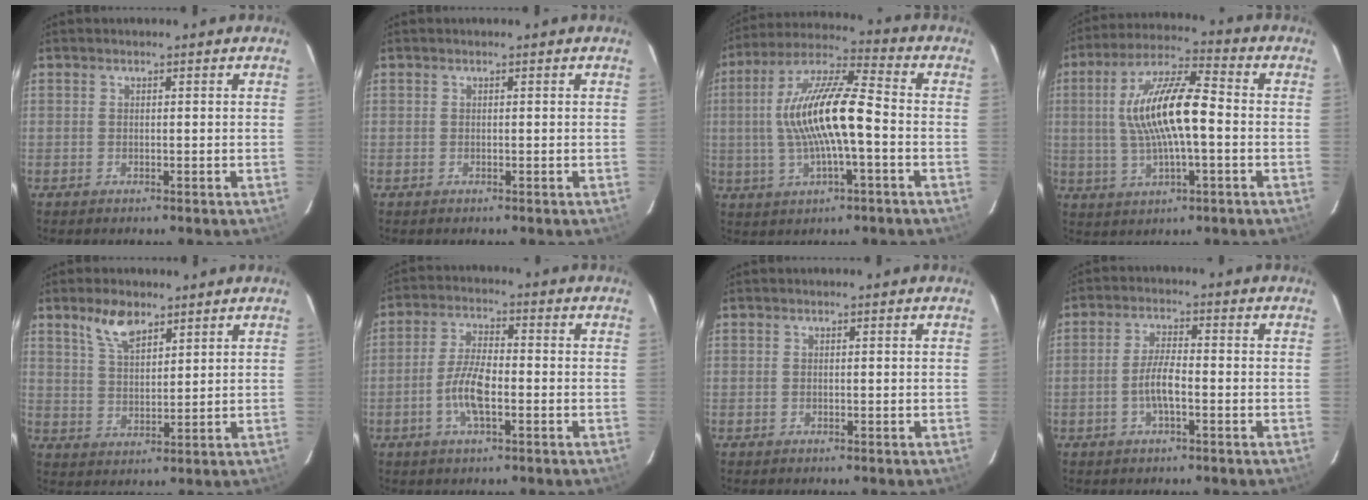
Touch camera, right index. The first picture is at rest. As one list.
[{"total": 0.0}, {"total": 15.0, "force": [-1.4, 3.3, 14.5], "torque": [-0.281, 0.016, -0.030]}, {"total": 14.0, "force": [-0.3, 3.7, 13.5], "torque": [-0.255, 0.015, -0.007]}, {"total": 6.7, "force": [4.6, 2.9, 3.9], "torque": [-0.069, 0.005, 0.091]}, {"total": 7.2, "force": [-2.3, 2.4, 6.4], "torque": [-0.132, 0.005, -0.046]}, {"total": 0.0}, {"total": 4.8, "force": [-1.6, 1.2, 4.4], "torque": [-0.091, 0.005, -0.030]}]